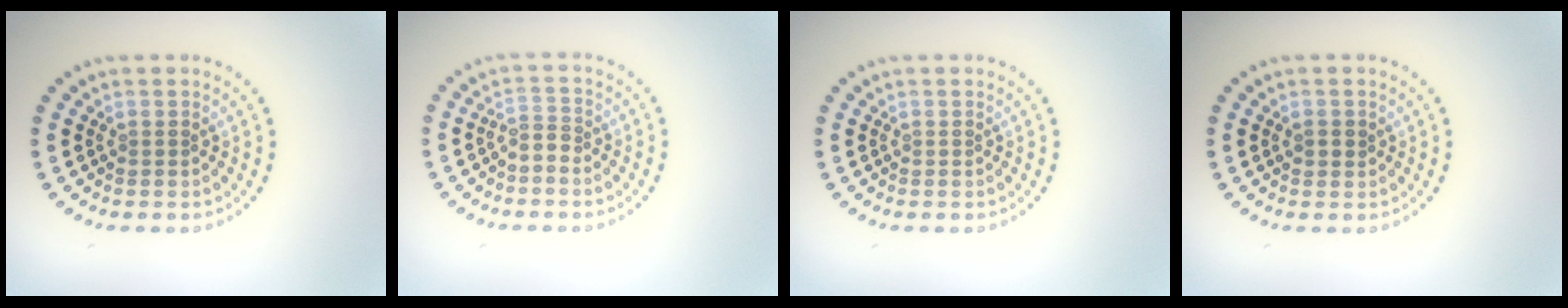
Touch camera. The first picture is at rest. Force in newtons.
{"total": 1.7, "press": 1.3, "slide": 1.2}
{"total": 0.0}
{"total": 1.1, "press": 1.1, "slide": 0.2}